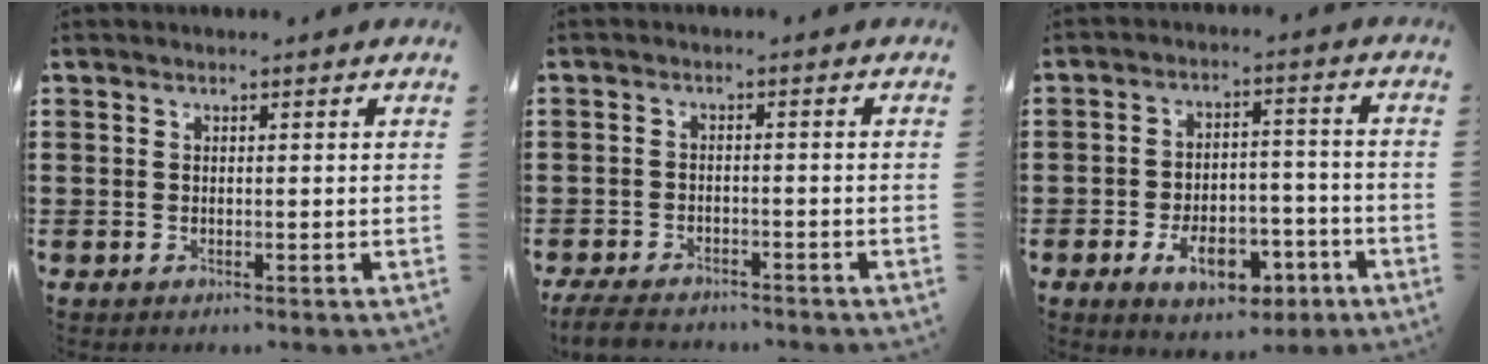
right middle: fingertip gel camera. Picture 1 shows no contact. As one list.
[{"total": 3.5, "force": [-3.3, 0.7, 1.0], "torque": [-0.034, -0.004, -0.070]}, {"total": 8.8, "force": [-4.9, 4.3, 5.9], "torque": [-0.097, 0.014, -0.087]}]